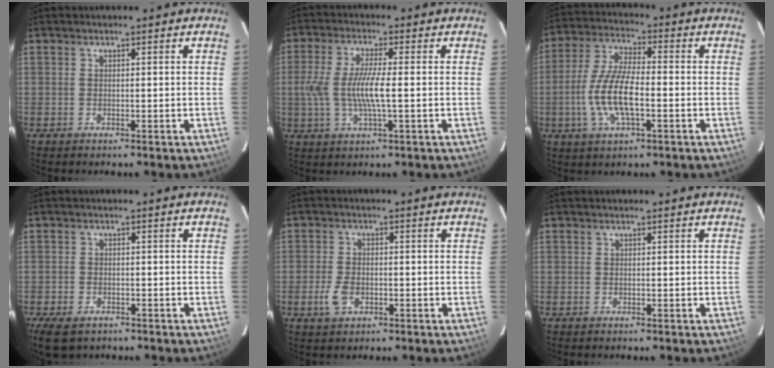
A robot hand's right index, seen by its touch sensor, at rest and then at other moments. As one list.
[{"total": 8.9, "force": [-0.9, 1.4, 8.7], "torque": [-0.175, -0.005, -0.018]}, {"total": 11.4, "force": [-2.8, 3.7, 10.4], "torque": [-0.219, 0.000, -0.057]}, {"total": 6.3, "force": [-4.2, 3.6, 3.0], "torque": [-0.081, -0.019, -0.070]}, {"total": 4.3, "force": [-1.7, 2.7, 2.9], "torque": [-0.070, -0.003, -0.030]}, {"total": 0.0}]